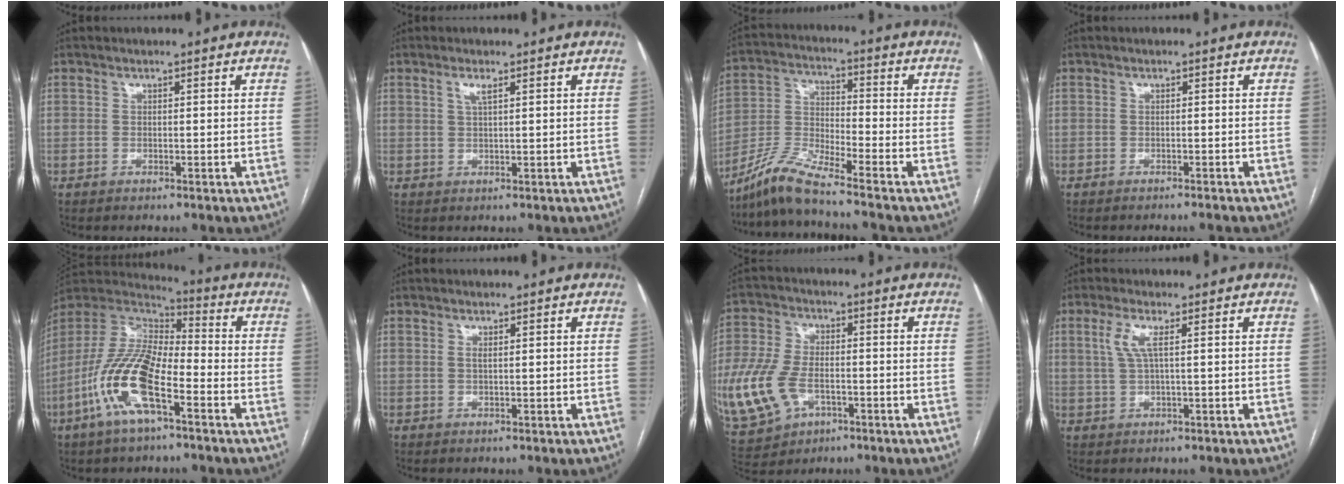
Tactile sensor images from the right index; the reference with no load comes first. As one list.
[{"total": 1.8, "force": [0.9, 0.1, 1.5], "torque": [-0.037, 0.002, 0.019]}, {"total": 8.2, "force": [-7.2, -0.9, 3.8], "torque": [-0.087, -0.014, -0.146]}, {"total": 1.8, "force": [-1.7, -0.6, 0.4], "torque": [-0.001, 0.000, -0.023]}, {"total": 15.5, "force": [-6.2, 4.7, 13.4], "torque": [-0.289, -0.005, -0.120]}, {"total": 0.7, "force": [0.2, 0.1, 0.6], "torque": [-0.016, 0.000, 0.005]}, {"total": 14.9, "force": [-4.4, 9.6, 10.5], "torque": [-0.260, -0.001, -0.073]}, {"total": 3.6, "force": [1.1, 0.4, 3.4], "torque": [-0.080, 0.009, 0.026]}]